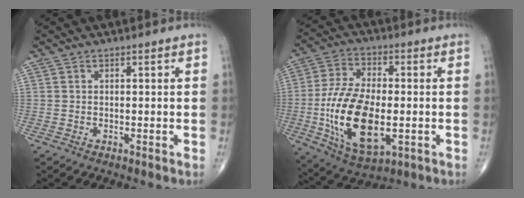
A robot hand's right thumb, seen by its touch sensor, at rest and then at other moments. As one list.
[{"total": 18.6, "force": [-3.1, 9.3, 15.7], "torque": [-0.293, -0.002, -0.045]}]